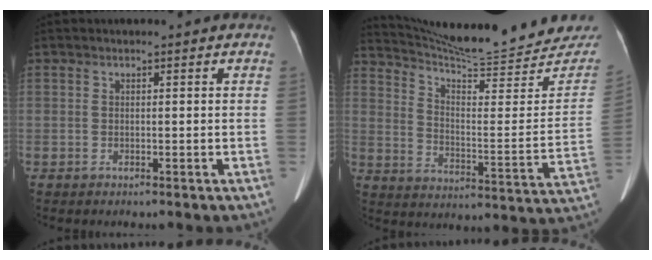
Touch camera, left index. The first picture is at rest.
{"total": 24.5, "force": [23.4, 1.5, 6.9], "torque": [-0.108, -0.092, 0.315]}